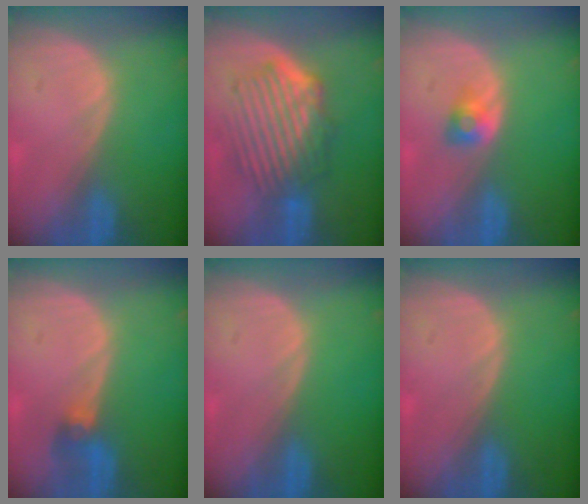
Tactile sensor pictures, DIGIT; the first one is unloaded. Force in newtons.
{"total": 9.4, "press": 8.3, "slide": 4.5}
{"total": 2.6, "press": 2.3, "slide": 1.1}
{"total": 2.9, "press": 2.6, "slide": 1.2}
{"total": 0.0}
{"total": 0.0}